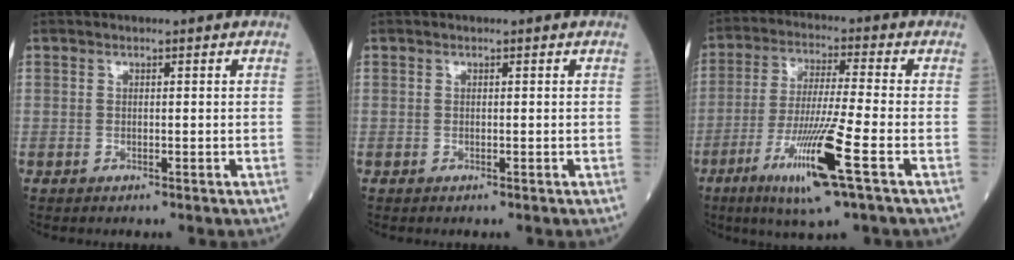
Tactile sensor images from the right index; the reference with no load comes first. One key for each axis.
{"total": 0.0}
{"total": 12.7, "fx": -5.3, "fy": -0.7, "fz": 11.5, "tx": -0.228, "ty": -0.026, "tz": -0.100}